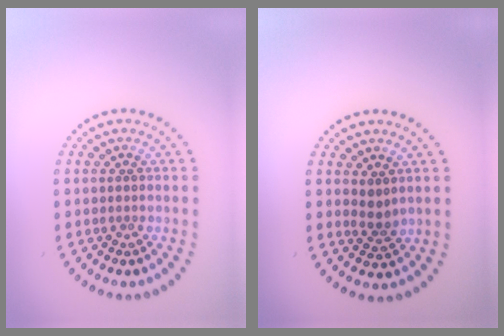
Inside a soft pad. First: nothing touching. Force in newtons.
{"total": 1.5, "press": 1.3, "slide": 0.9}